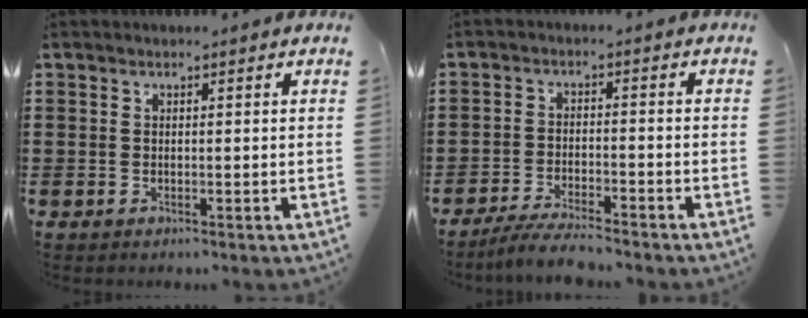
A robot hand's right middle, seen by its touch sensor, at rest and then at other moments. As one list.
[{"total": 4.5, "force": [-4.2, 0.1, 1.6], "torque": [-0.034, -0.006, -0.083]}]